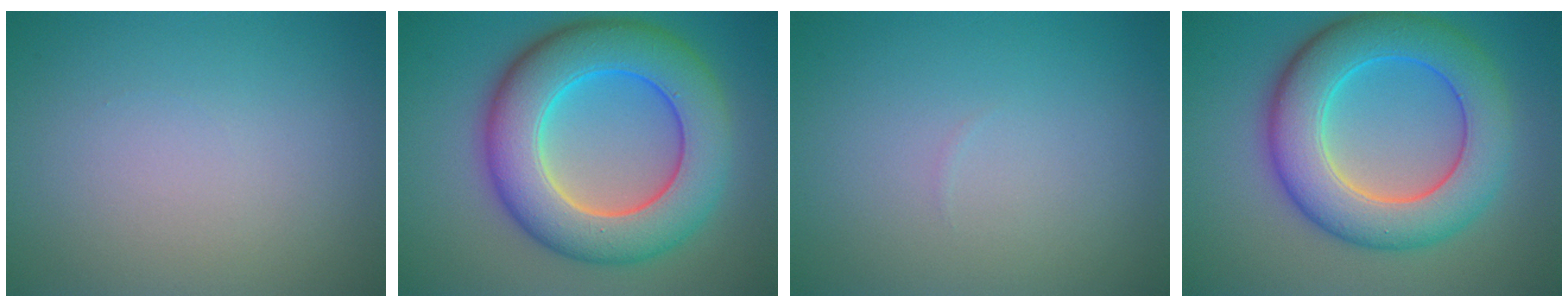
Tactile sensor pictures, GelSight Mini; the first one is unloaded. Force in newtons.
{"total": 10.9, "press": 10.8, "slide": 0.6}
{"total": 0.0}
{"total": 9.2, "press": 9.2, "slide": 0.2}